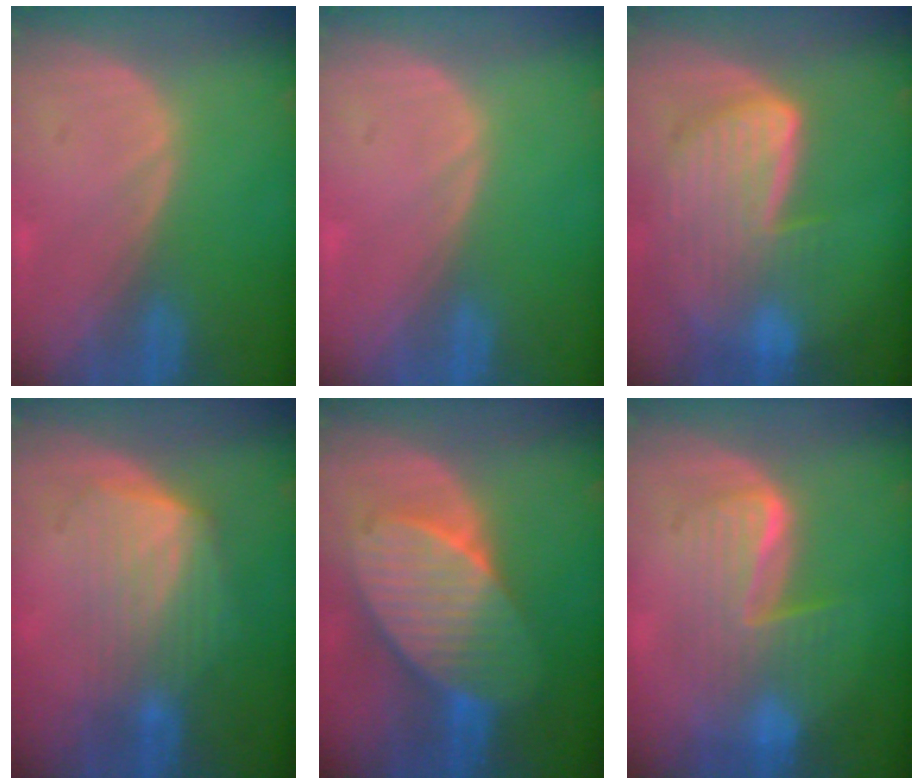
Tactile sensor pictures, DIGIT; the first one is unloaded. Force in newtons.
{"total": 0.0}
{"total": 9.3, "press": 8.1, "slide": 4.6}
{"total": 6.5, "press": 6.1, "slide": 2.1}
{"total": 9.6, "press": 9.6, "slide": 0.4}
{"total": 7.2, "press": 7.2, "slide": 0.2}